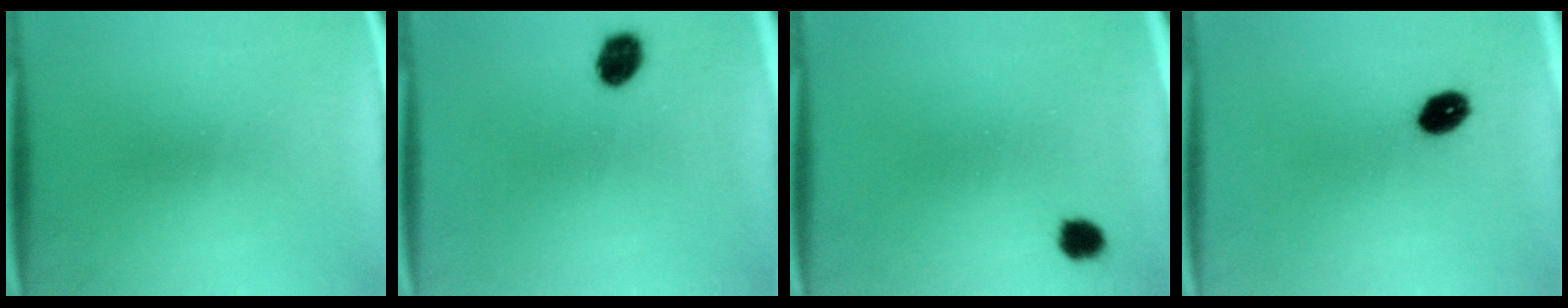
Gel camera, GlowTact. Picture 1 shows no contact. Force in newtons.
{"total": 5.6}
{"total": 2.8}
{"total": 5.3}